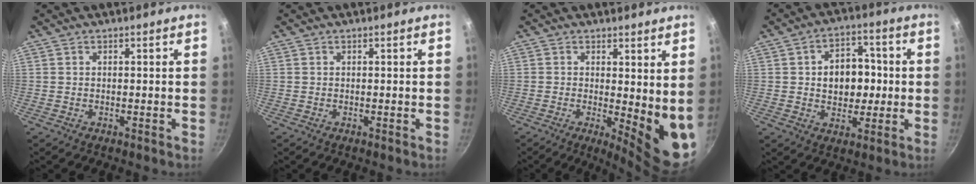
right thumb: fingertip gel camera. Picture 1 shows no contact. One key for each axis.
{"total": 0.0}
{"total": 9.9, "fx": 0.6, "fy": 3.6, "fz": 9.2, "tx": -0.103, "ty": -0.030, "tz": 0.011}
{"total": 10.5, "fx": 0.5, "fy": 7.7, "fz": 7.1, "tx": -0.067, "ty": 0.011, "tz": 0.005}